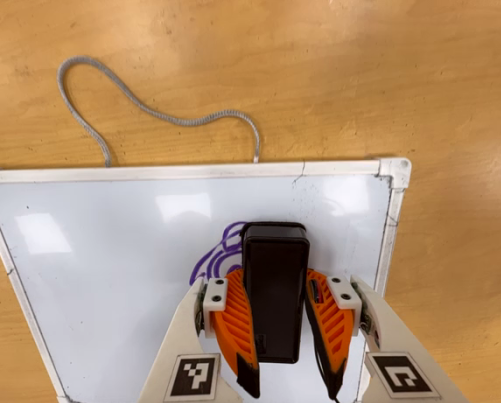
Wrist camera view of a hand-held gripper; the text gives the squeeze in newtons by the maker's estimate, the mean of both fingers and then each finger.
{"total": 14.1, "left": 13.8, "right": 14.3}